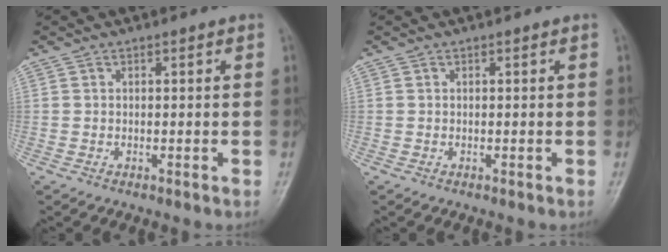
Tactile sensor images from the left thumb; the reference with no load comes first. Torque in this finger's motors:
{"motor_torque": [0.00, 0.00, -0.01, -0.02, 0.00]}